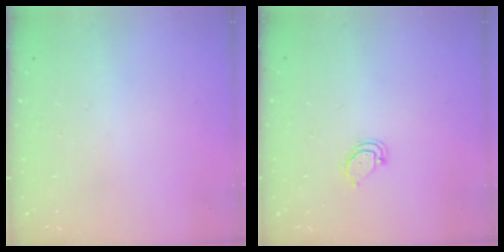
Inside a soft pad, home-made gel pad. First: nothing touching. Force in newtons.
{"total": 3.4, "press": 3.4, "slide": 0.6}